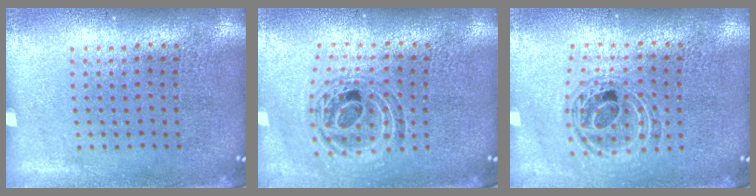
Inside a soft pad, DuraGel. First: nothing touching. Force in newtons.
{"total": 0.9, "press": 0.9, "slide": 0.2}
{"total": 0.7, "press": 0.7, "slide": 0.2}